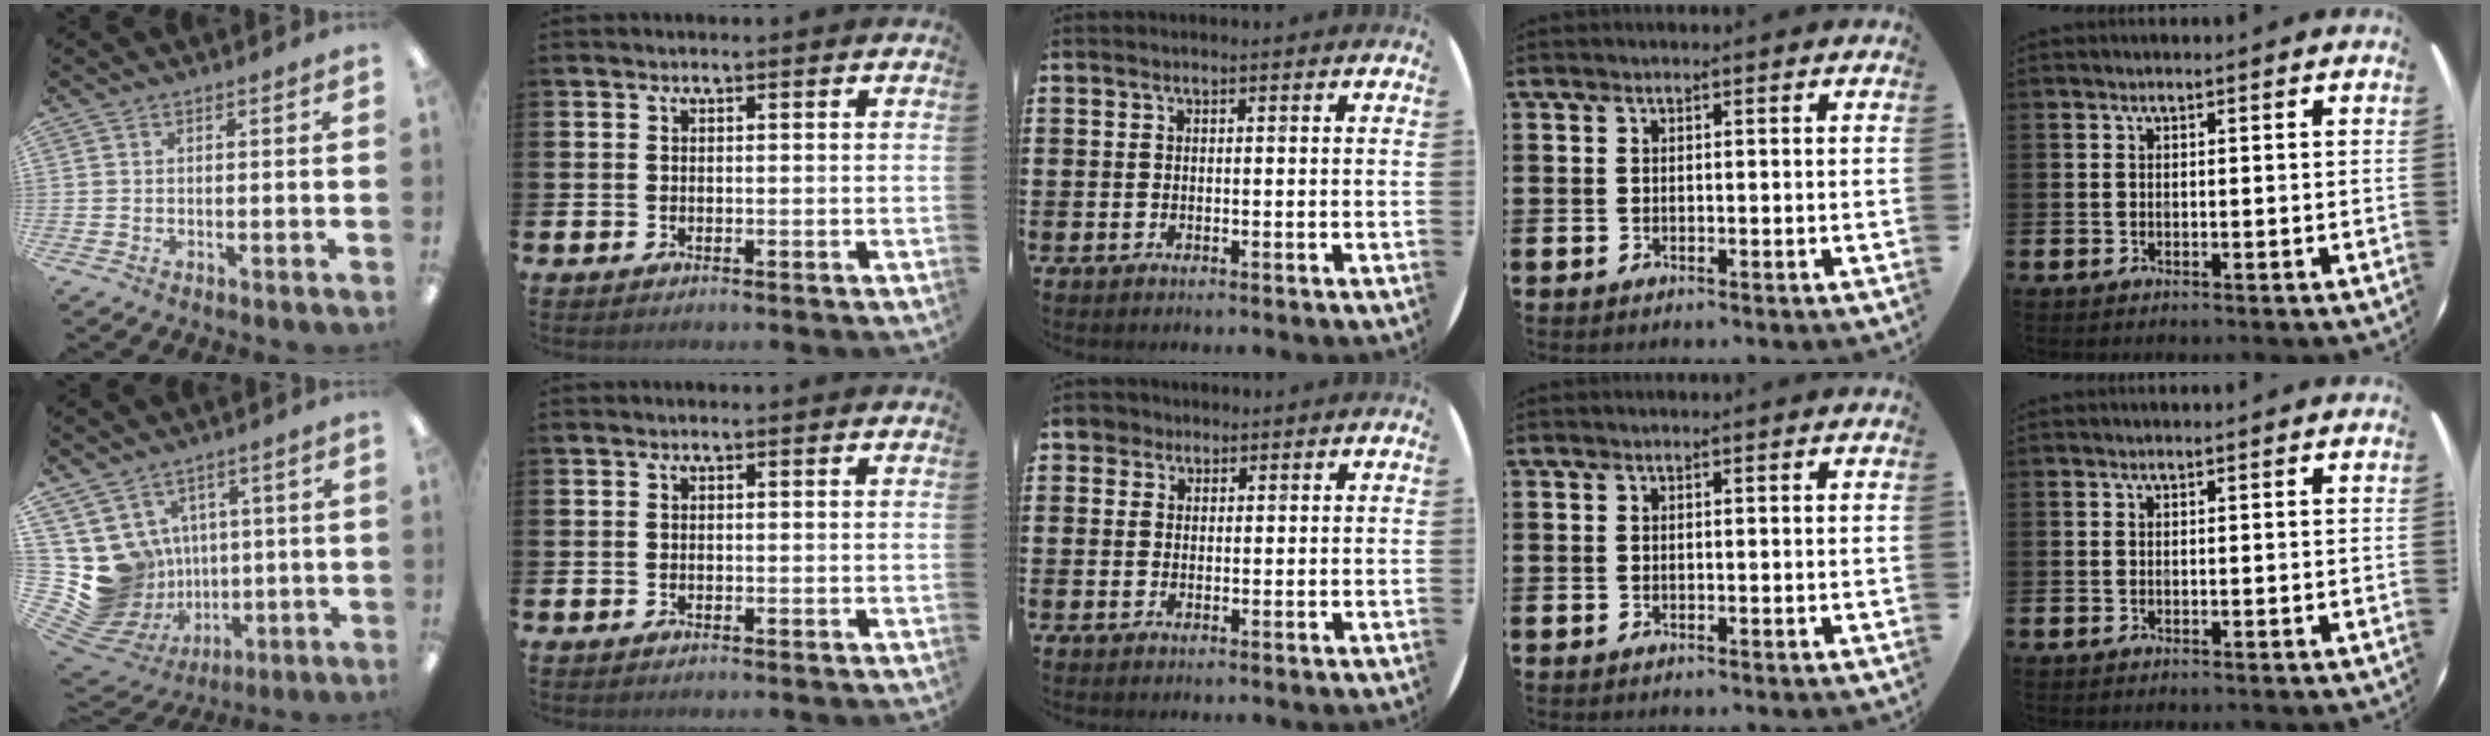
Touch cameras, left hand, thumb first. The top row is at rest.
{"thumb": {"total": 12.2, "force": [1.0, 11.8, 2.9], "torque": [-0.094, -0.032, 0.049]}, "middle": {"total": 2.3, "force": [1.8, 1.5, 0.3], "torque": [-0.004, 0.005, 0.033]}}